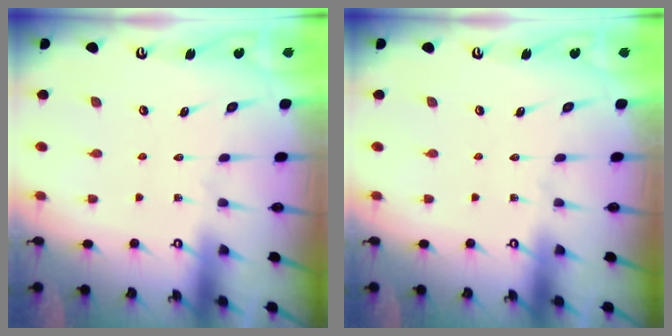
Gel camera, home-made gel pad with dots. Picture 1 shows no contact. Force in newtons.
{"total": 0.0}